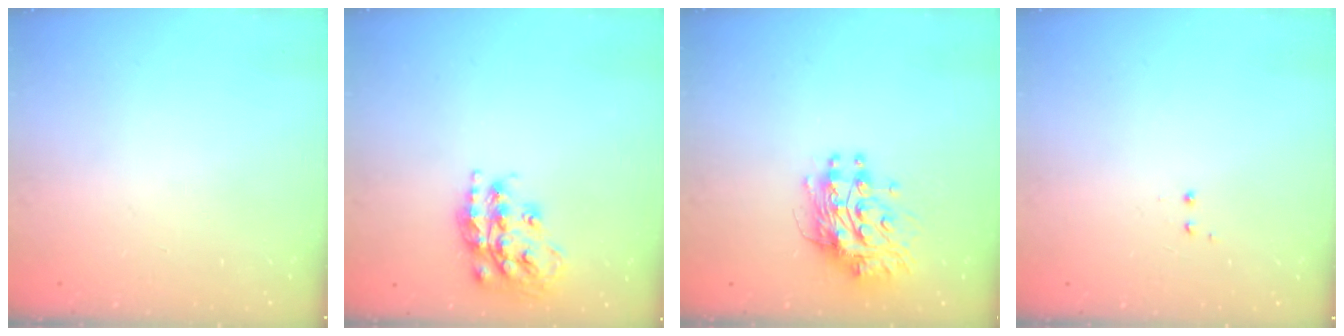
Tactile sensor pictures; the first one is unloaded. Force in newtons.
{"total": 17.1, "press": 17.1, "slide": 1.0}
{"total": 11.5, "press": 11.5, "slide": 1.0}
{"total": 1.2, "press": 1.0, "slide": 0.6}